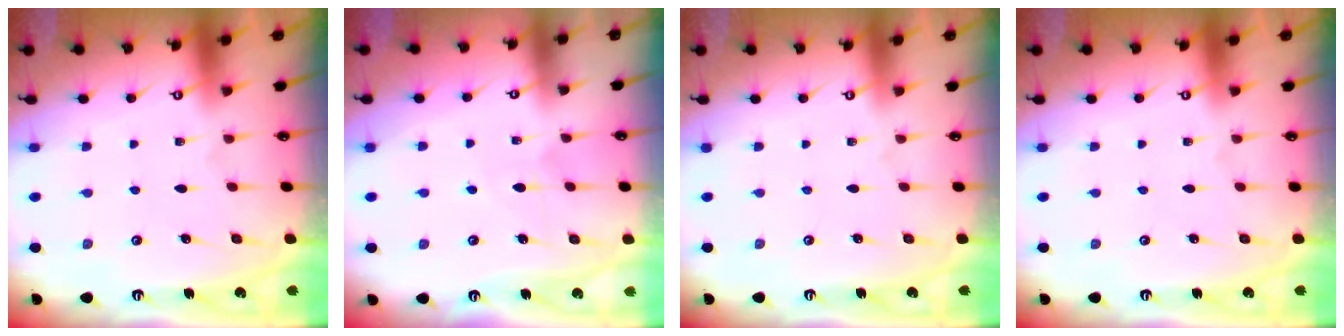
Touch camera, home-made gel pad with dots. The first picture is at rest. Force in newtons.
{"total": 4.2, "press": 4.2, "slide": 0.5}
{"total": 0.0}
{"total": 0.0}